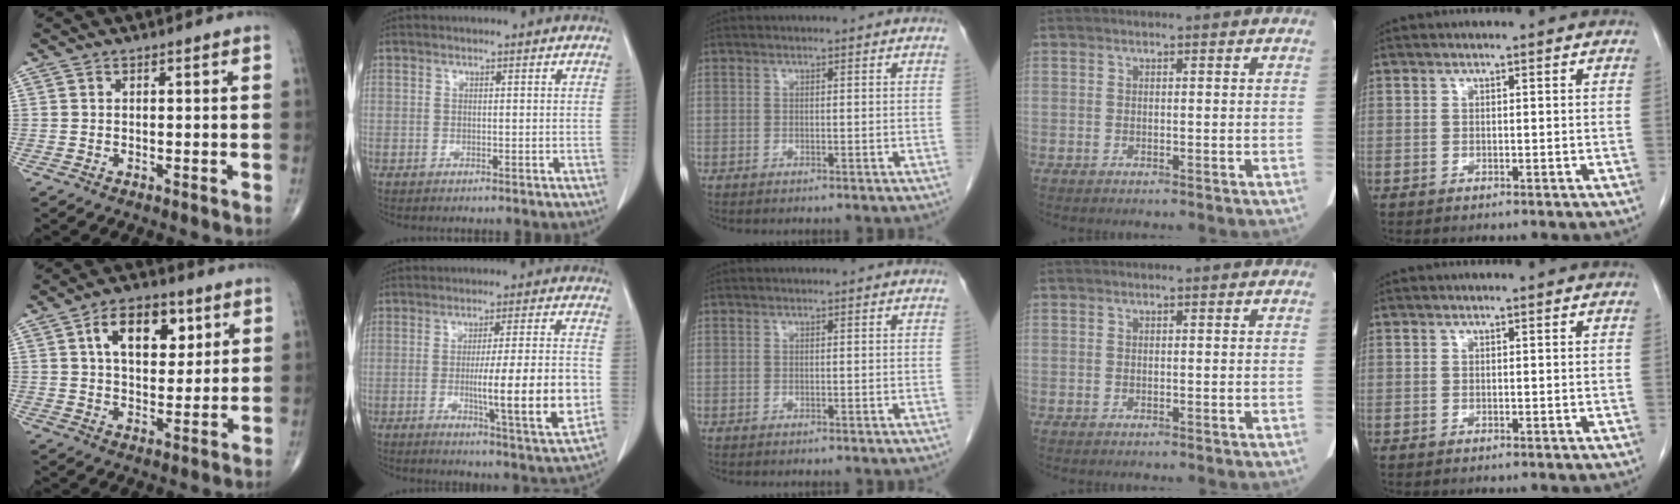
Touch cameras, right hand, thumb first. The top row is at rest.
{"thumb": {"total": 12.1, "force": [4.5, 7.1, 8.8], "torque": [-0.105, -0.009, 0.071]}, "index": {"total": 13.4, "force": [-2.4, -0.1, 13.1], "torque": [-0.201, -0.017, -0.038]}}